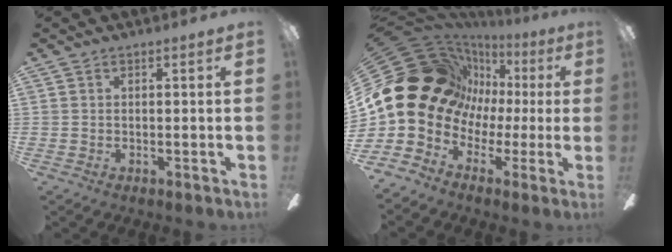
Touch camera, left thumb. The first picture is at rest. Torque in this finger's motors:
{"motor_torque": [0.36, 4.26, 1.02, 1.48, 0.10]}